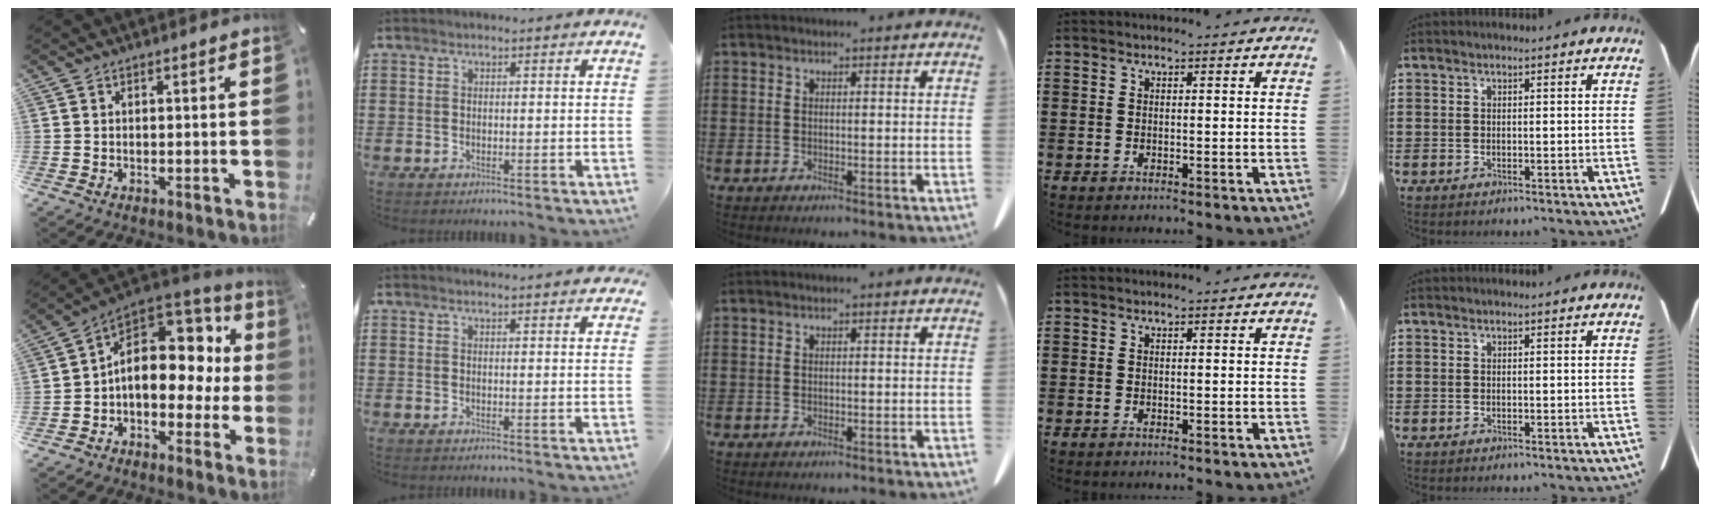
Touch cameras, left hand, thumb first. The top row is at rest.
{"thumb": {"total": 14.5, "force": [2.6, 10.2, 10.0], "torque": [-0.150, -0.017, 0.047]}, "index": {"total": 1.6, "force": [1.6, 0.0, 0.3], "torque": [-0.011, 0.001, 0.031]}}